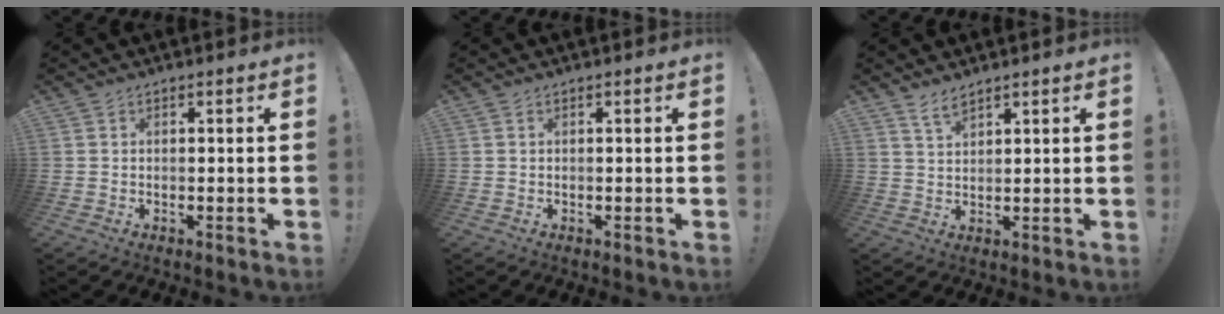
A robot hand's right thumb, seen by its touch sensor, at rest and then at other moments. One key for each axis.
{"total": 0.0}
{"total": 3.5, "fx": 2.9, "fy": 0.8, "fz": 1.8, "tx": -0.032, "ty": -0.018, "tz": 0.050}